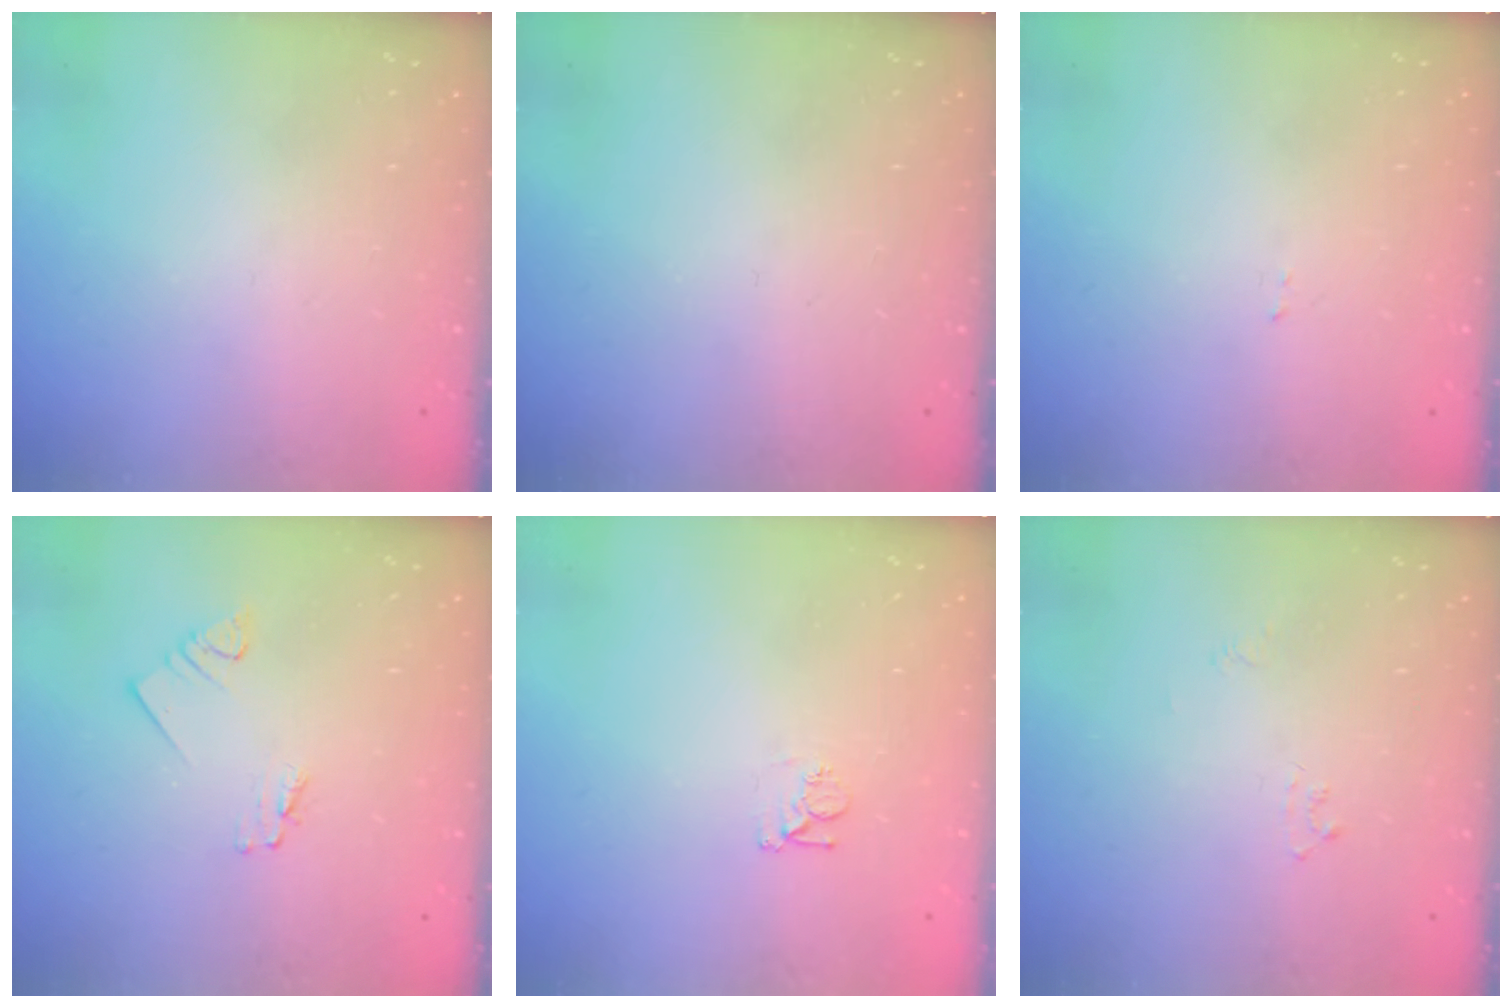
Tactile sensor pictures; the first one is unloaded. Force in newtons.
{"total": 0.0}
{"total": 1.6, "press": 1.6, "slide": 0.1}
{"total": 1.9, "press": 1.9, "slide": 0.2}
{"total": 4.9, "press": 4.9, "slide": 0.3}
{"total": 3.9, "press": 3.9, "slide": 0.4}